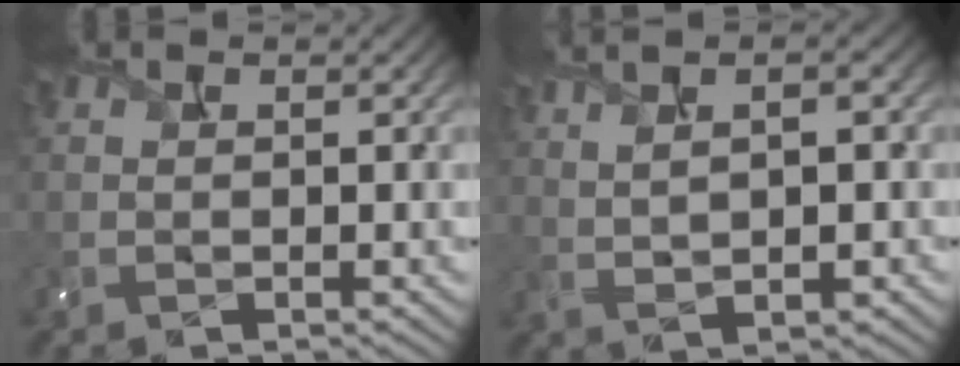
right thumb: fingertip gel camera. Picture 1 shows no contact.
{"total": 6.7, "force": [2.6, 2.6, 5.6], "torque": [-0.080, 0.024, 0.038]}